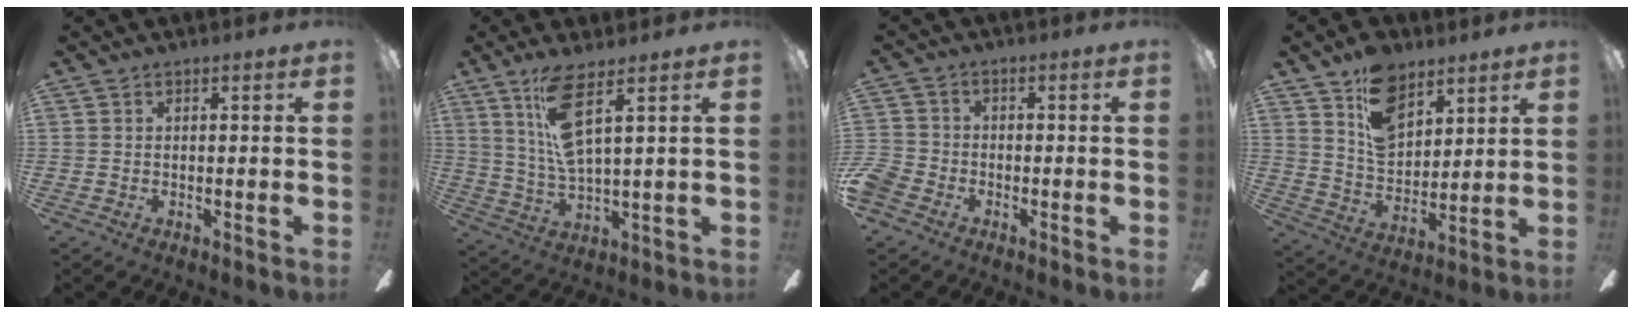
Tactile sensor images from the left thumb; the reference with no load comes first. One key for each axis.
{"total": 12.1, "fx": 6.5, "fy": 3.2, "fz": 9.7, "tx": -0.203, "ty": -0.020, "tz": 0.114}
{"total": 4.5, "fx": -2.5, "fy": 3.3, "fz": 1.6, "tx": -0.042, "ty": 0.012, "tz": -0.049}
{"total": 13.4, "fx": 8.4, "fy": 8.1, "fz": 6.5, "tx": -0.106, "ty": -0.039, "tz": 0.158}